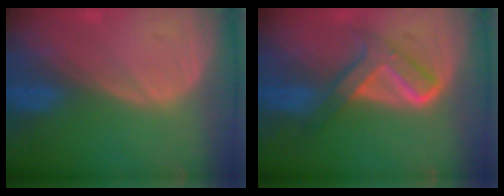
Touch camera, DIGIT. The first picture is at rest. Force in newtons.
{"total": 5.9, "press": 5.9, "slide": 0.2}